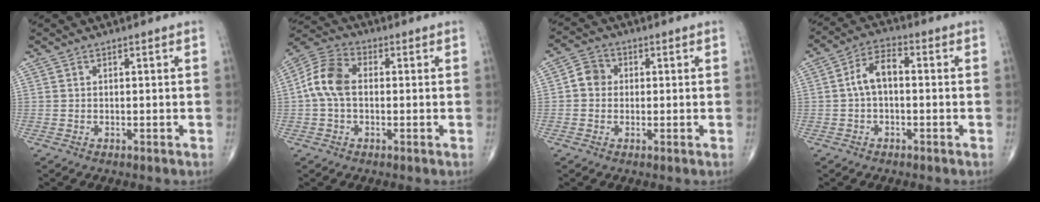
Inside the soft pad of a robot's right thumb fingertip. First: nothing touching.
{"total": 8.9, "force": [0.0, 5.8, 6.8], "torque": [-0.139, 0.026, -0.011]}
{"total": 4.1, "force": [0.0, 3.7, 1.8], "torque": [-0.017, 0.009, -0.008]}
{"total": 6.3, "force": [-0.2, 3.4, 5.3], "torque": [-0.095, 0.026, -0.013]}